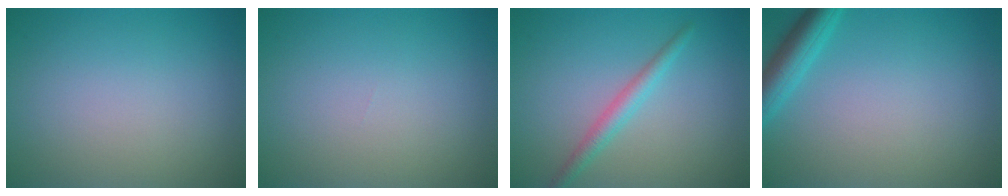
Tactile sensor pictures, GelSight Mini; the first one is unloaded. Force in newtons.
{"total": 0.0}
{"total": 2.1, "press": 2.1, "slide": 0.1}
{"total": 3.4, "press": 3.4, "slide": 0.2}